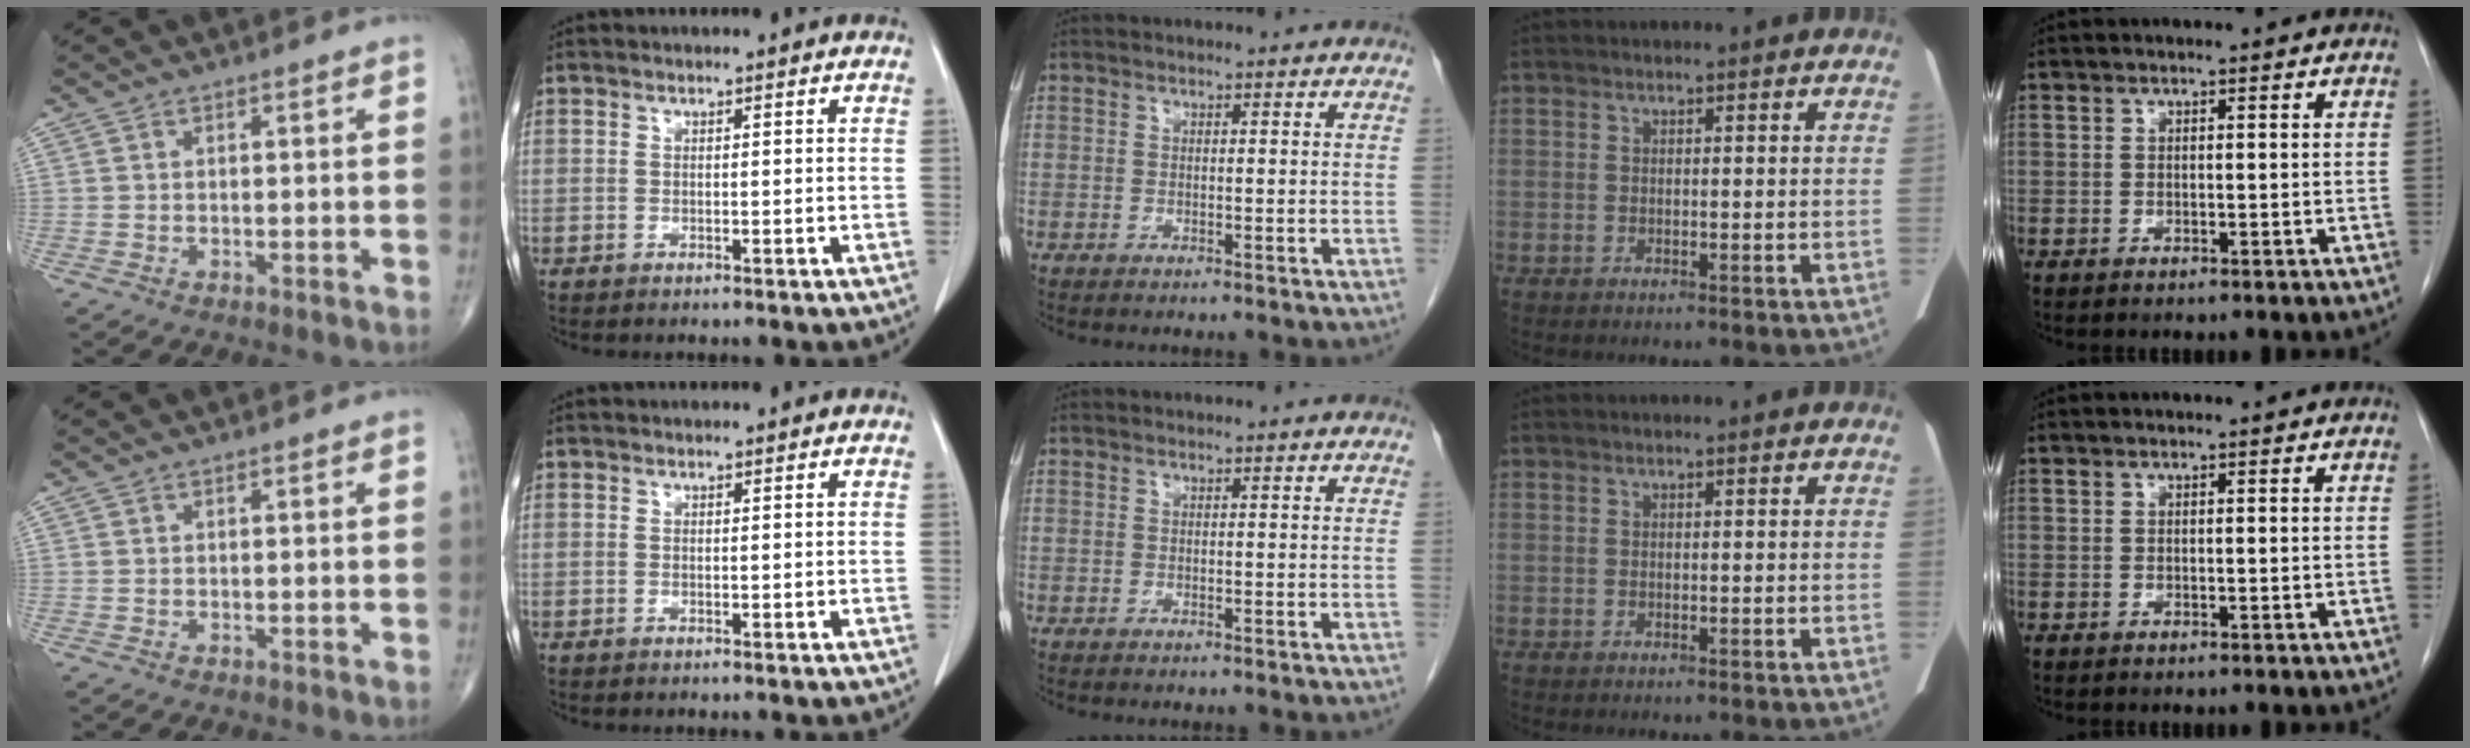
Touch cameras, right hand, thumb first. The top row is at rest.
{}